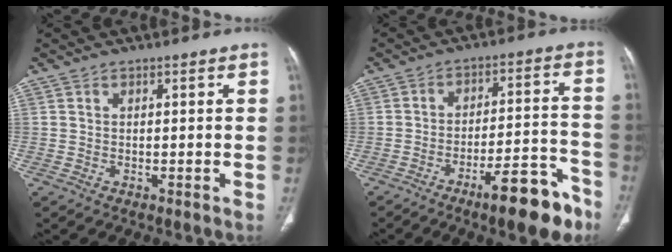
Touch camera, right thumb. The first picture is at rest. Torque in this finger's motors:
{"motor_torque": [1.79, 2.00, -0.04, -0.08, 0.28]}